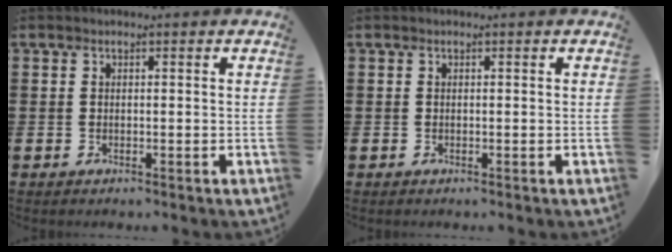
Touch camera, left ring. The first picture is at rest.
{"total": 0.0}